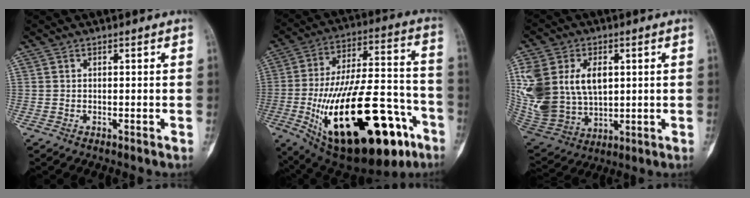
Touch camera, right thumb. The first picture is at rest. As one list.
[{"total": 35.1, "force": [-14.1, 14.7, 28.5], "torque": [-0.454, 0.047, -0.204]}, {"total": 22.4, "force": [4.6, 15.7, 15.3], "torque": [-0.343, 0.002, 0.110]}]